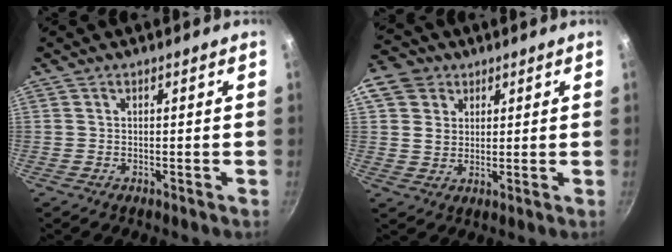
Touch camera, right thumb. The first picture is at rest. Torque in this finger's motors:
{"motor_torque": [-0.76, 2.59, 0.71, 0.18, 0.17]}